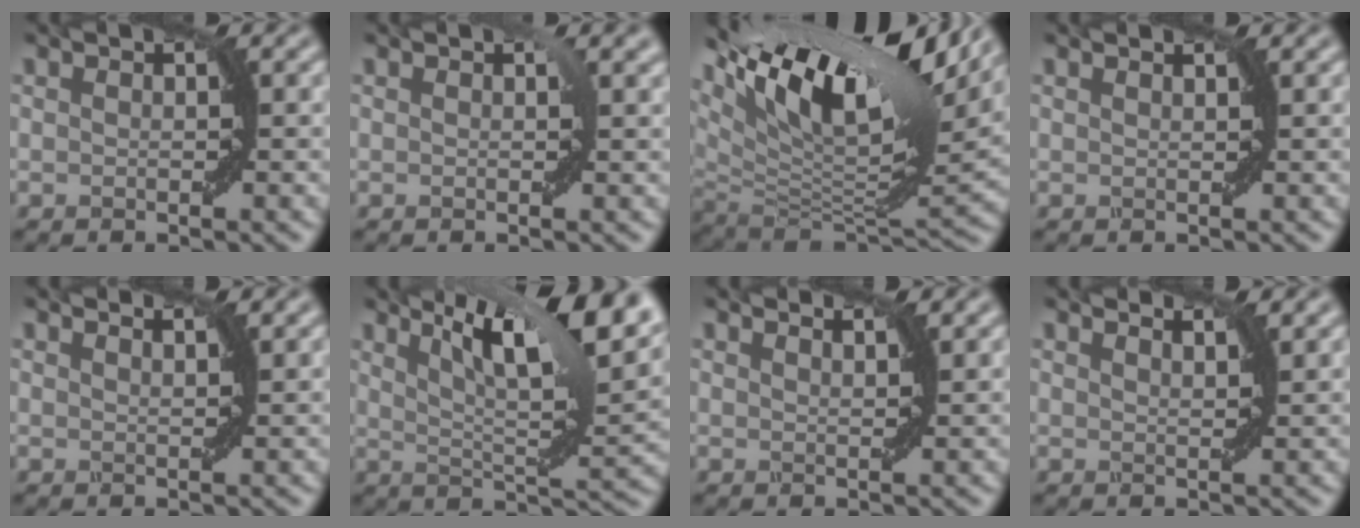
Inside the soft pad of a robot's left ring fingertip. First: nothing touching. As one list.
[{"total": 1.0, "force": [0.5, 0.1, 0.8], "torque": [-0.008, 0.000, 0.008]}, {"total": 16.8, "force": [9.3, 6.1, 12.6], "torque": [-0.241, 0.036, 0.158]}, {"total": 0.8, "force": [0.8, -0.1, 0.2], "torque": [-0.003, -0.002, 0.010]}, {"total": 2.4, "force": [2.1, 0.5, 1.0], "torque": [0.004, 0.000, 0.013]}, {"total": 11.9, "force": [7.1, 2.7, 9.2], "torque": [-0.126, 0.016, 0.110]}, {"total": 2.7, "force": [2.4, 0.5, 1.1], "torque": [0.005, 0.001, 0.016]}, {"total": 3.2, "force": [2.9, 0.6, 1.3], "torque": [0.003, 0.005, 0.019]}]